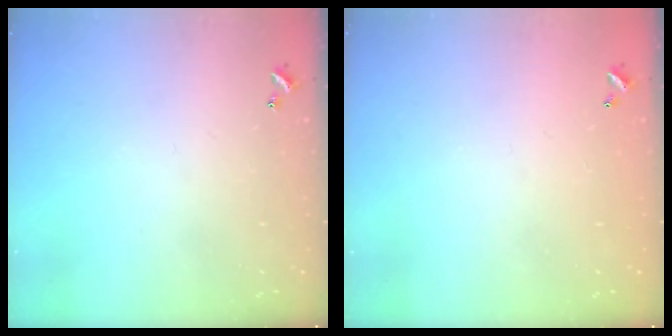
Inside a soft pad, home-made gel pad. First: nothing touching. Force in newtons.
{"total": 2.9, "press": 2.9, "slide": 0.1}